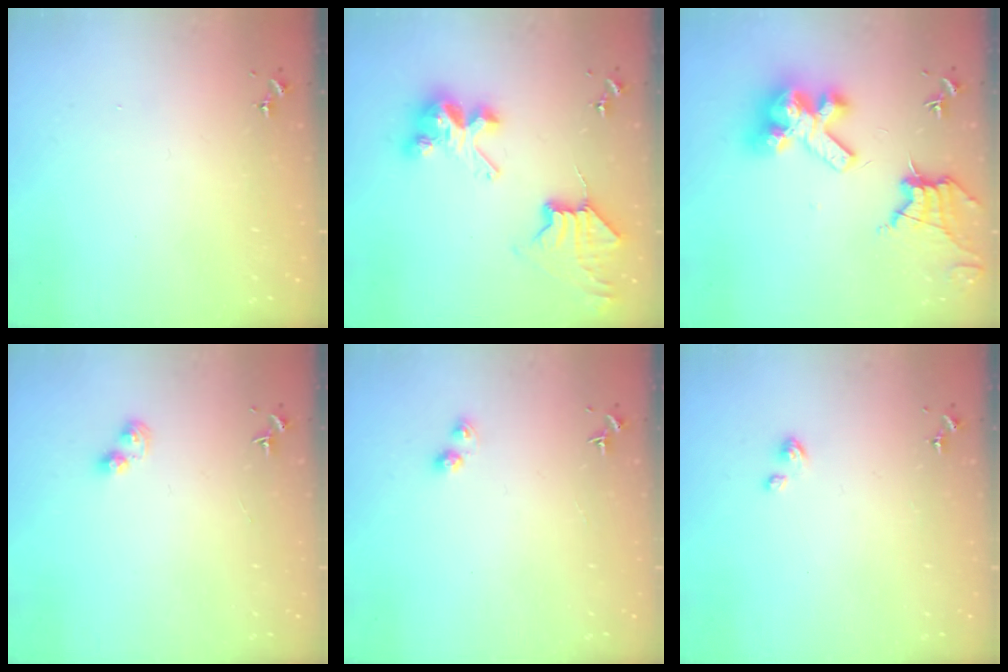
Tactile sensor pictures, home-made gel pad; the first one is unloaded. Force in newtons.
{"total": 11.2, "press": 11.2, "slide": 1.3}
{"total": 15.4, "press": 15.2, "slide": 1.9}
{"total": 3.4, "press": 3.4, "slide": 0.4}
{"total": 3.4, "press": 3.4, "slide": 0.1}
{"total": 3.5, "press": 3.4, "slide": 0.4}